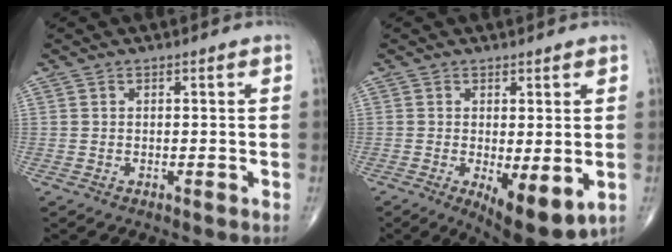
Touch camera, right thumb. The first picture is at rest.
{"total": 9.5, "force": [-2.4, 3.4, 8.5], "torque": [-0.119, -0.023, -0.026]}